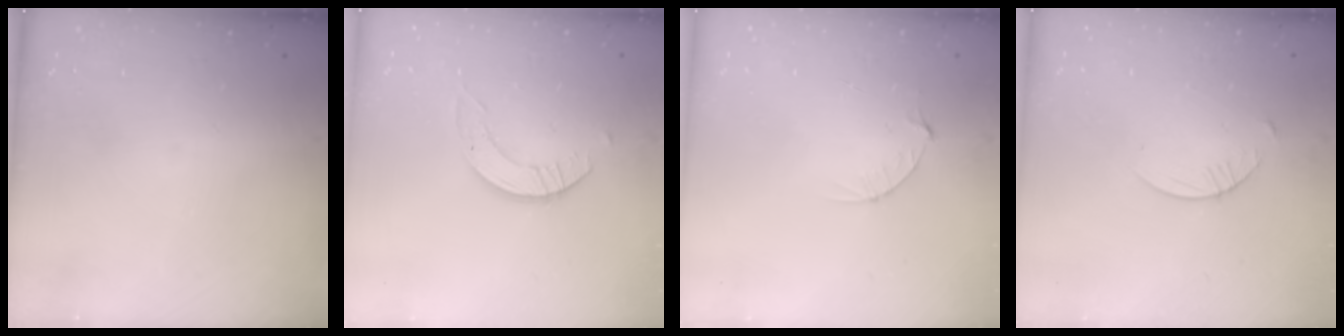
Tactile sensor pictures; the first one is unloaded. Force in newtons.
{"total": 3.0, "press": 3.0, "slide": 0.2}
{"total": 3.2, "press": 3.2, "slide": 0.3}
{"total": 3.1, "press": 3.1, "slide": 0.4}